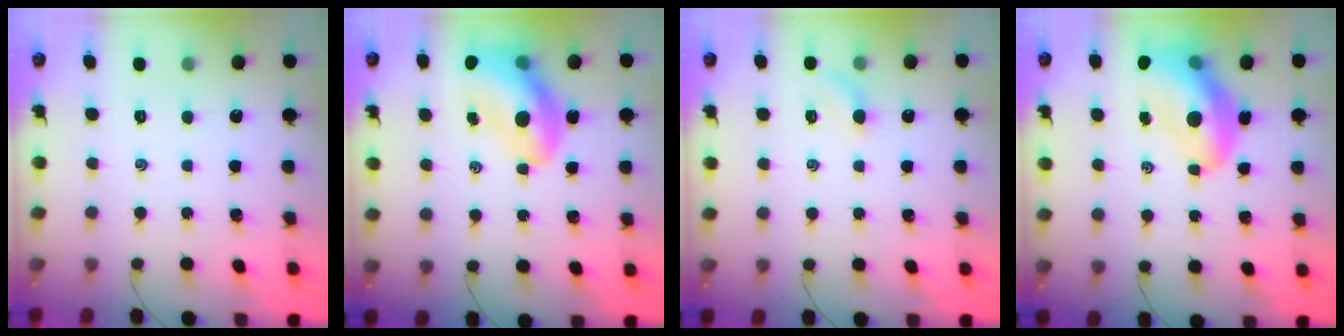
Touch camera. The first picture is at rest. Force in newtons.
{"total": 12.7, "press": 12.1, "slide": 3.8}
{"total": 4.0, "press": 3.8, "slide": 1.1}
{"total": 13.4, "press": 12.8, "slide": 3.9}